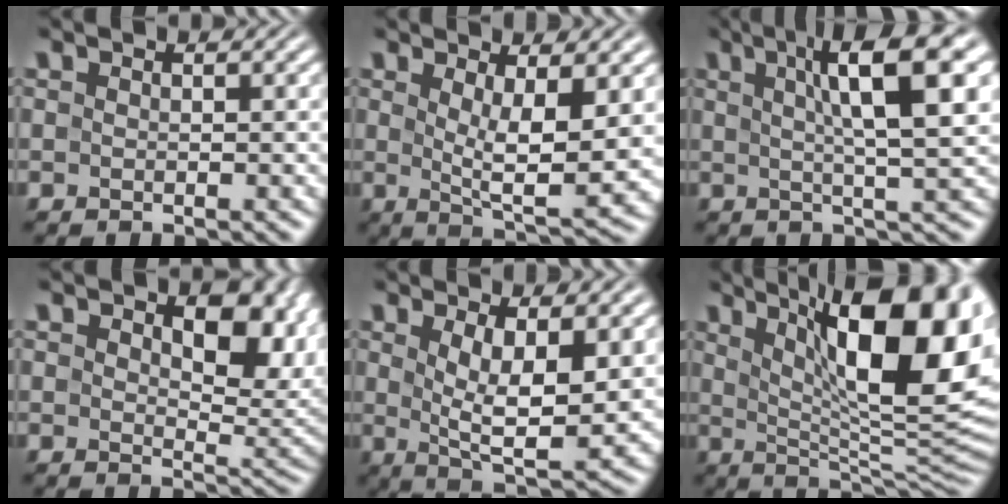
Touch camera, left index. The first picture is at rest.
{"total": 6.1, "force": [1.2, 1.5, 5.8], "torque": [-0.094, -0.016, 0.025]}
{"total": 9.7, "force": [3.2, 2.1, 8.9], "torque": [-0.110, 0.018, 0.043]}
{"total": 8.0, "force": [2.3, 4.2, 6.4], "torque": [-0.092, -0.007, 0.039]}
{"total": 6.8, "force": [1.4, 2.4, 6.2], "torque": [-0.111, -0.014, 0.029]}
{"total": 15.4, "force": [5.2, 5.0, 13.6], "torque": [-0.184, -0.001, 0.086]}